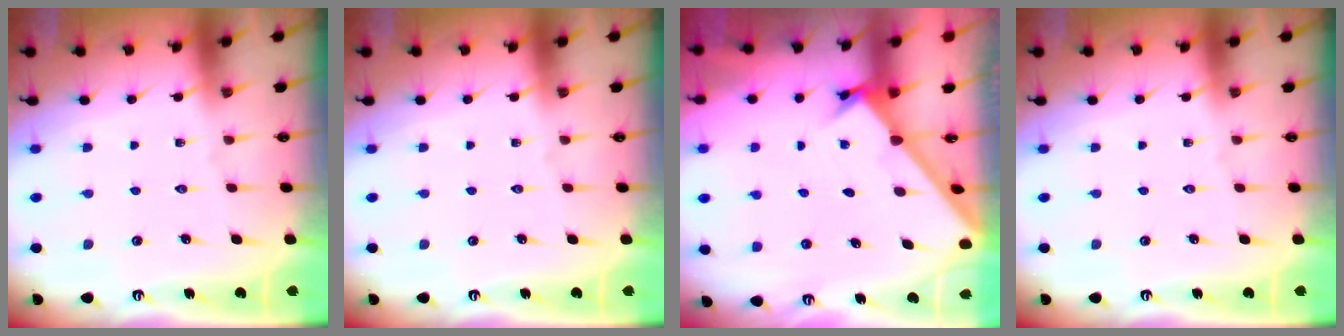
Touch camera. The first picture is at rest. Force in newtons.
{"total": 0.0}
{"total": 1.6, "press": 1.6, "slide": 0.1}
{"total": 0.0}